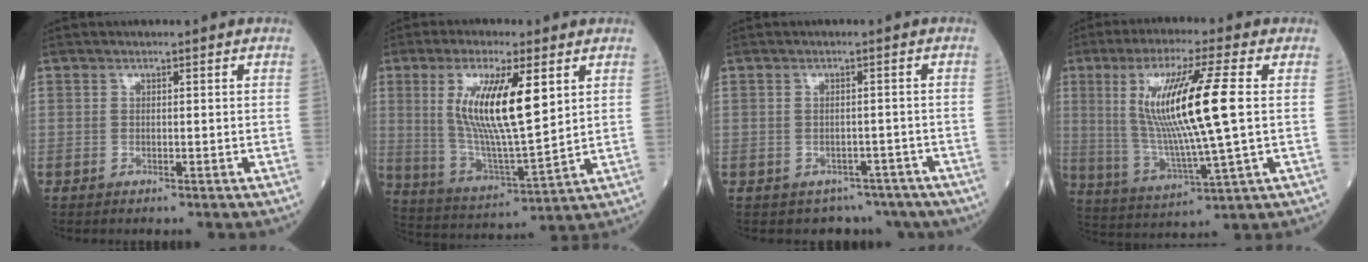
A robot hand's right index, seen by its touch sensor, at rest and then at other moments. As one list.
[{"total": 14.1, "force": [4.4, 2.5, 13.2], "torque": [-0.265, -0.006, 0.085]}, {"total": 6.1, "force": [-4.3, 4.1, 1.3], "torque": [-0.006, 0.014, -0.048]}, {"total": 15.3, "force": [2.4, 0.2, 15.1], "torque": [-0.303, -0.005, 0.046]}]